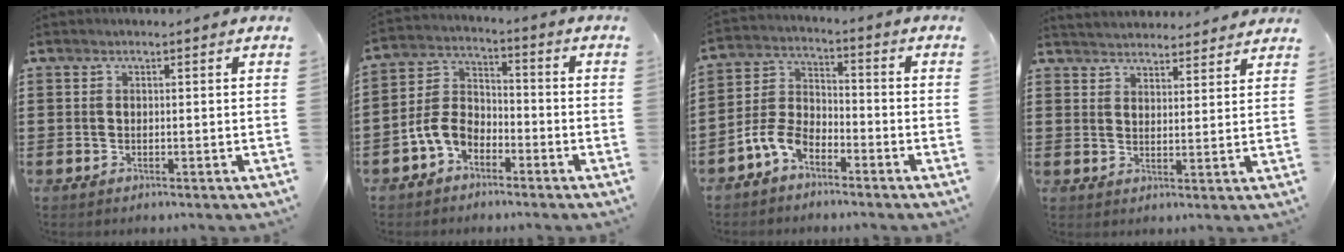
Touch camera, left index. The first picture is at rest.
{"total": 6.4, "force": [-3.7, 4.2, 3.2], "torque": [-0.094, 0.005, -0.081]}
{"total": 6.6, "force": [-4.6, 3.4, 3.3], "torque": [-0.094, 0.006, -0.094]}
{"total": 3.3, "force": [3.3, 0.2, -0.1], "torque": [-0.009, -0.012, 0.060]}